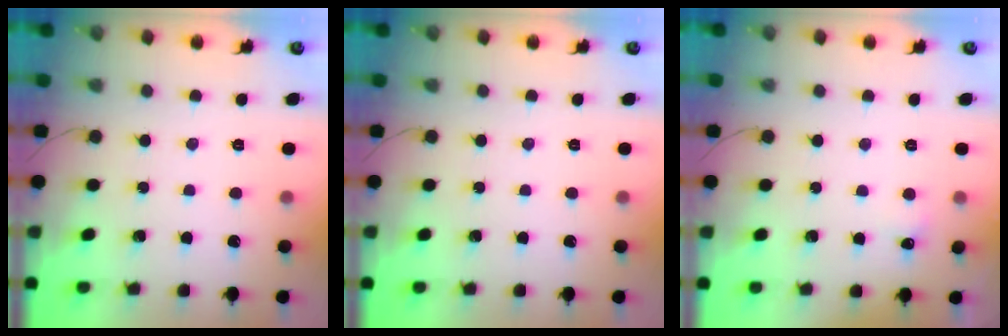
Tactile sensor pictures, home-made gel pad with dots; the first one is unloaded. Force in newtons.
{"total": 0.0}
{"total": 10.6, "press": 3.1, "slide": 10.2}